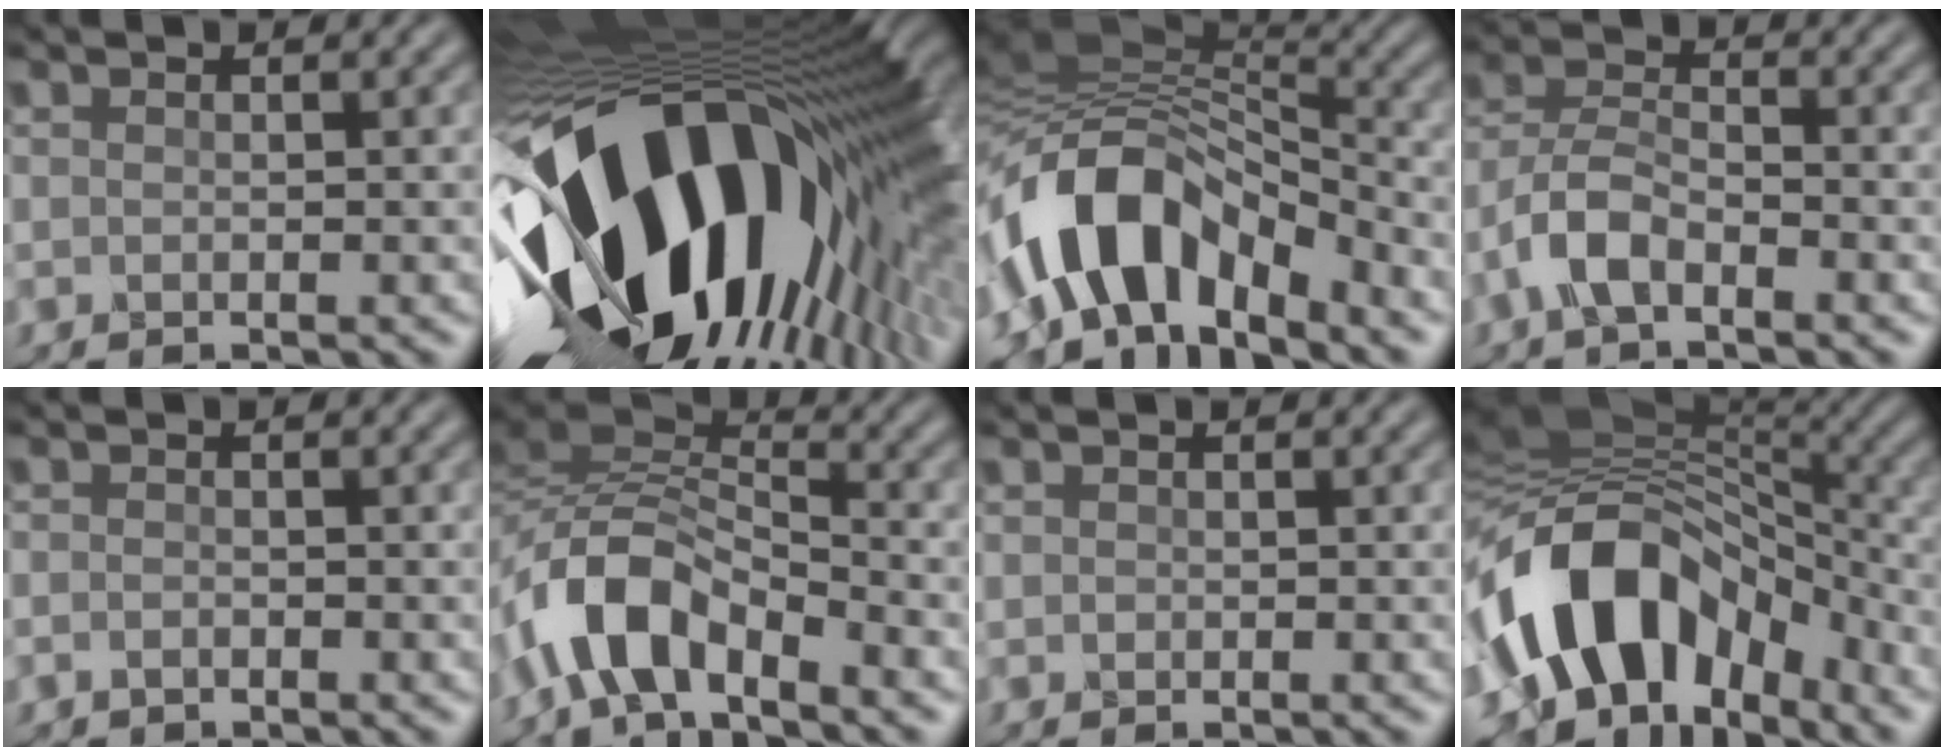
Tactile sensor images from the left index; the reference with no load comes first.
{"total": 20.5, "force": [-3.1, 10.8, 17.1], "torque": [-0.323, -0.044, -0.047]}
{"total": 10.0, "force": [-5.1, 5.3, 6.8], "torque": [-0.117, 0.015, -0.089]}
{"total": 4.0, "force": [-2.5, 1.6, 2.6], "torque": [-0.061, 0.014, -0.059]}
{"total": 0.7, "force": [-0.5, 0.4, 0.2], "torque": [0.003, 0.004, -0.014]}
{"total": 6.0, "force": [-3.8, 2.0, 4.2], "torque": [-0.081, 0.008, -0.081]}
{"total": 0.5, "force": [0.2, 0.4, 0.2], "torque": [0.004, 0.004, -0.002]}
{"total": 12.2, "force": [-5.0, 7.8, 8.0], "torque": [-0.151, 0.016, -0.092]}